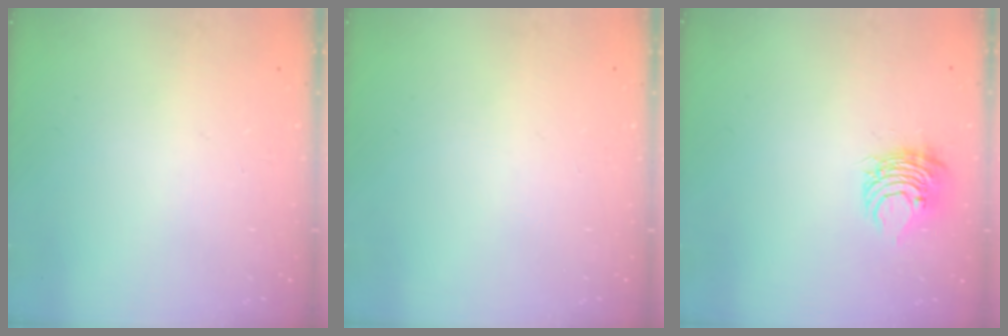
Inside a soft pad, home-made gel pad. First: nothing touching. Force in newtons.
{"total": 0.0}
{"total": 8.0, "press": 8.0, "slide": 0.3}